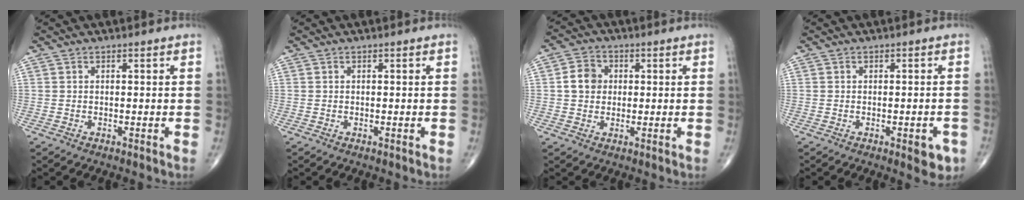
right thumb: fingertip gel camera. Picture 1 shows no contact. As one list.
[{"total": 0.0}, {"total": 5.4, "force": [0.6, 4.7, 2.7], "torque": [-0.033, 0.008, 0.004]}, {"total": 4.1, "force": [-1.8, 1.8, 3.2], "torque": [-0.022, 0.004, -0.018]}]